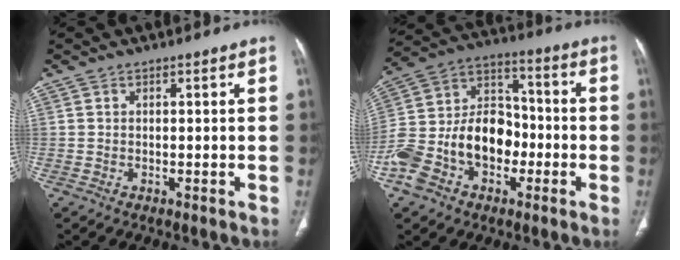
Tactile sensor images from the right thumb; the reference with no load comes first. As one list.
[{"total": 18.7, "force": [-5.7, 13.1, 12.0], "torque": [-0.207, 0.063, -0.103]}]